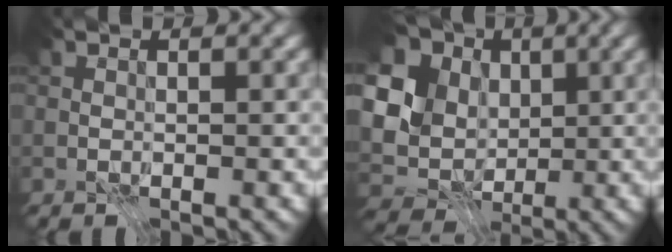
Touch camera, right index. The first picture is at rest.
{"total": 13.9, "force": [2.5, 11.7, 7.1], "torque": [-0.173, 0.016, 0.032]}